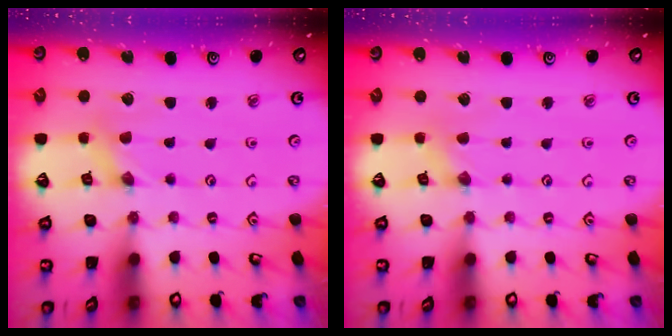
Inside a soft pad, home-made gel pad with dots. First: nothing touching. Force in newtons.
{"total": 0.9, "press": 0.9, "slide": 0.2}